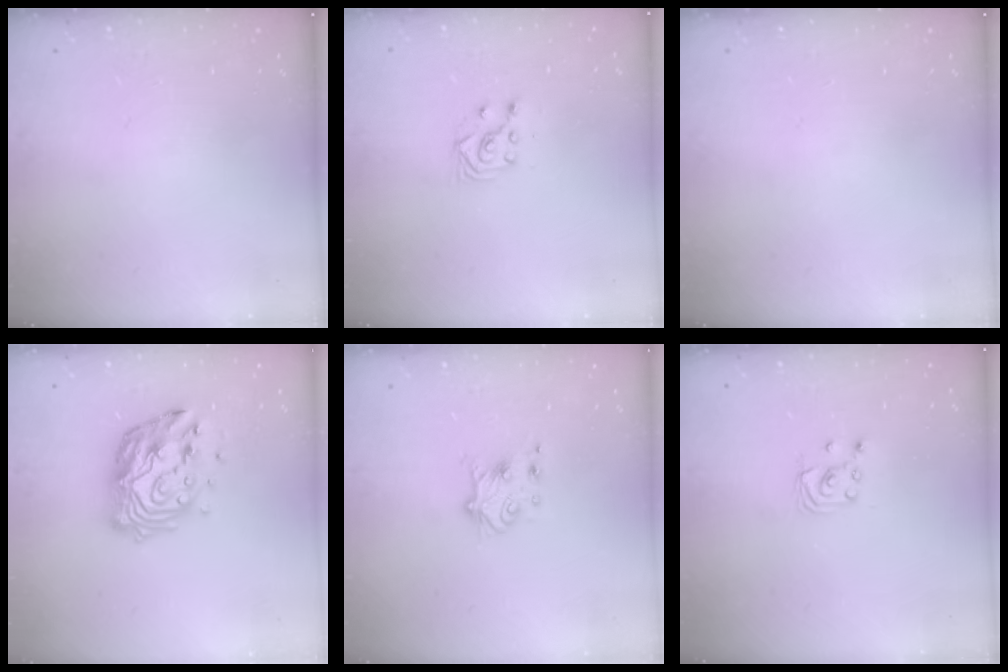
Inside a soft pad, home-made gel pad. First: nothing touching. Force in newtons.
{"total": 5.7, "press": 5.6, "slide": 0.9}
{"total": 0.0}
{"total": 15.0, "press": 14.9, "slide": 1.6}
{"total": 5.5, "press": 5.4, "slide": 1.0}
{"total": 2.4, "press": 2.4, "slide": 0.2}